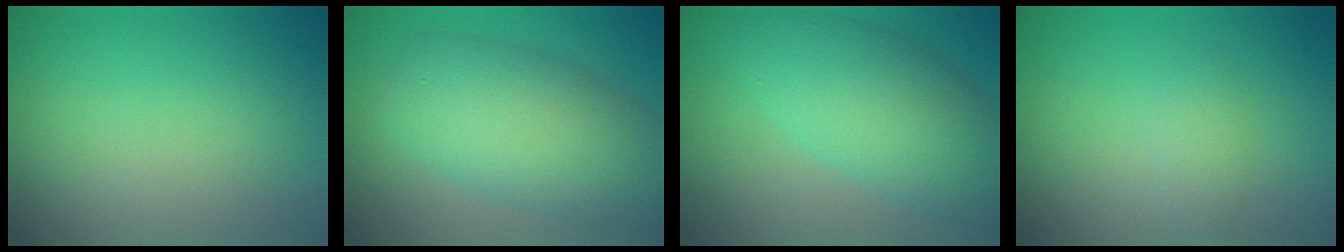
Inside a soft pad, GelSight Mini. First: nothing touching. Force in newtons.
{"total": 8.2, "press": 8.2, "slide": 0.1}
{"total": 7.0, "press": 7.0, "slide": 0.2}
{"total": 1.4, "press": 1.4, "slide": 0.1}